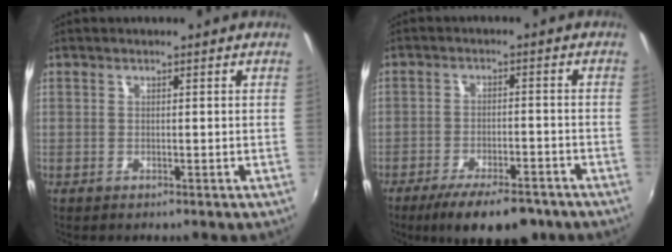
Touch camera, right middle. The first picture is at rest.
{"total": 12.5, "force": [-9.3, 4.0, 7.3], "torque": [-0.147, -0.024, -0.141]}